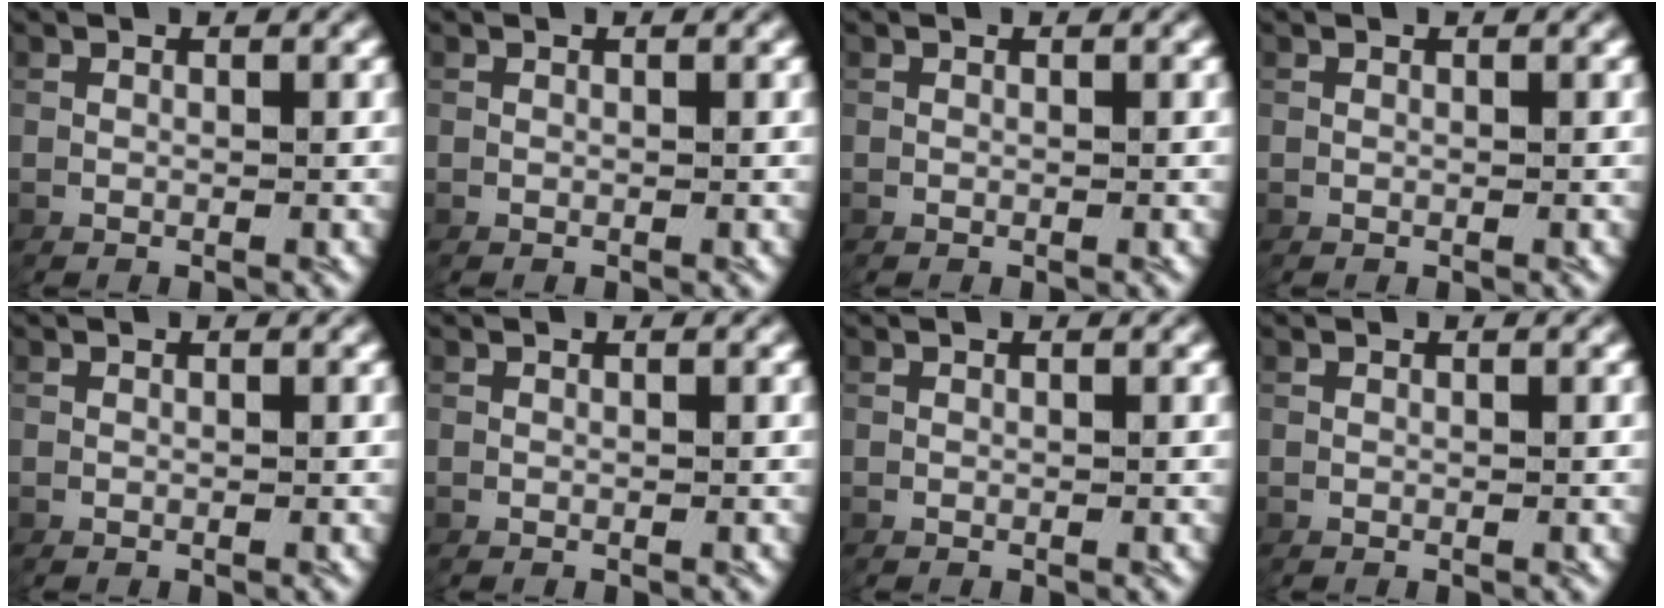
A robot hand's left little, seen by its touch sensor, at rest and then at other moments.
{"total": 0.0}
{"total": 0.0}
{"total": 0.0}
{"total": 0.0}
{"total": 0.0}
{"total": 0.0}
{"total": 0.0}